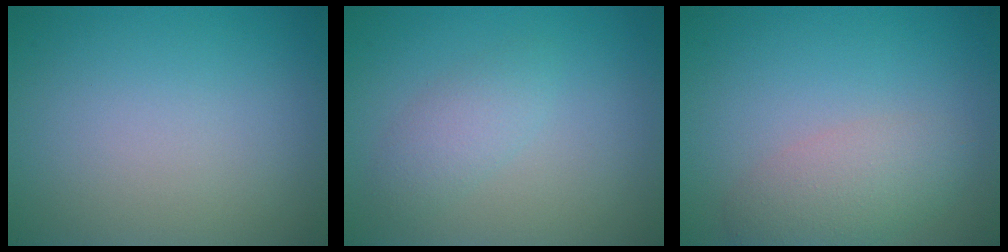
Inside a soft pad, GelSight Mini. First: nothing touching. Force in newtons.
{"total": 2.1, "press": 2.1, "slide": 0.1}
{"total": 3.4, "press": 3.4, "slide": 0.3}